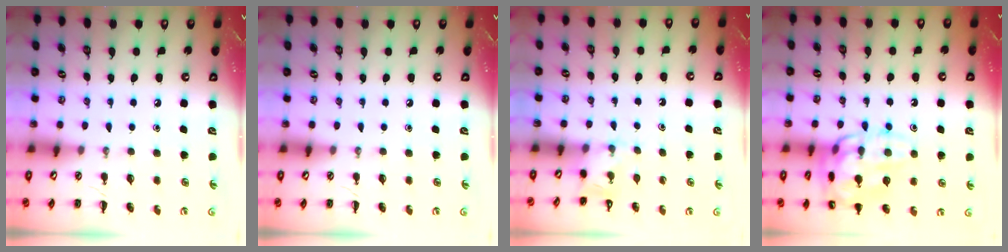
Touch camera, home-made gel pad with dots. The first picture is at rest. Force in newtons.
{"total": 0.0}
{"total": 3.5, "press": 3.3, "slide": 1.2}
{"total": 16.9, "press": 16.9, "slide": 0.4}